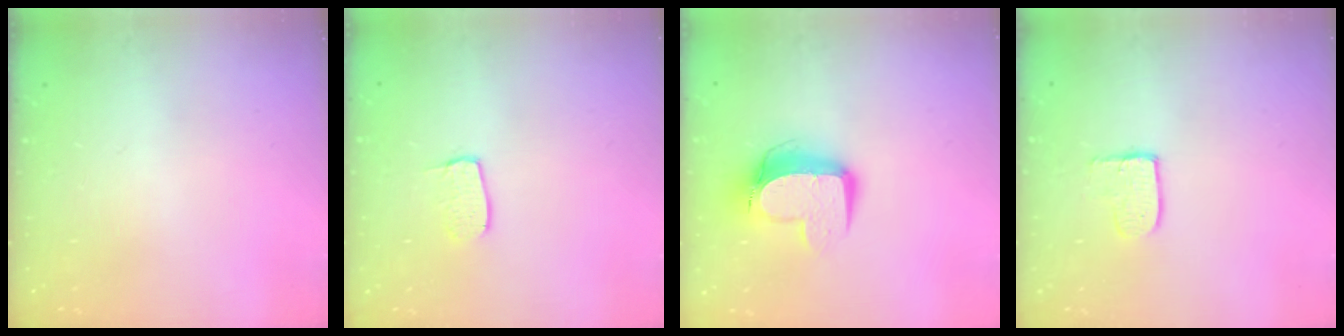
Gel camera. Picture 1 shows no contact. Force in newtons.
{"total": 5.5, "press": 5.5, "slide": 0.2}
{"total": 11.5, "press": 11.5, "slide": 1.0}
{"total": 5.5, "press": 5.5, "slide": 0.2}